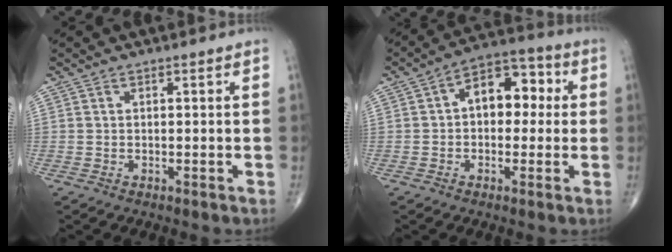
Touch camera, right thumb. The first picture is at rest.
{"total": 10.5, "force": [1.2, 6.7, 7.9], "torque": [-0.079, 0.033, 0.006]}